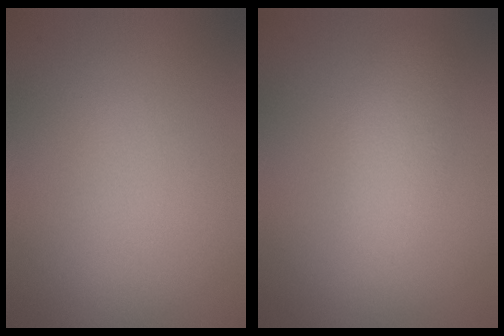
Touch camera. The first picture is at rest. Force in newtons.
{"total": 3.0, "press": 3.0, "slide": 0.1}